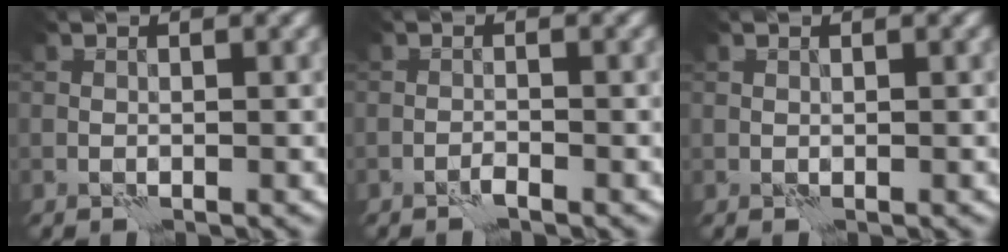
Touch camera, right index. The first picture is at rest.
{"total": 0.6, "force": [-0.5, -0.3, 0.1], "torque": [-0.003, 0.002, -0.012]}
{"total": 0.0}